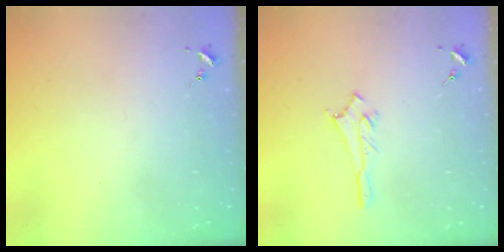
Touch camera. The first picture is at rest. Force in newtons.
{"total": 2.9, "press": 2.9, "slide": 0.3}